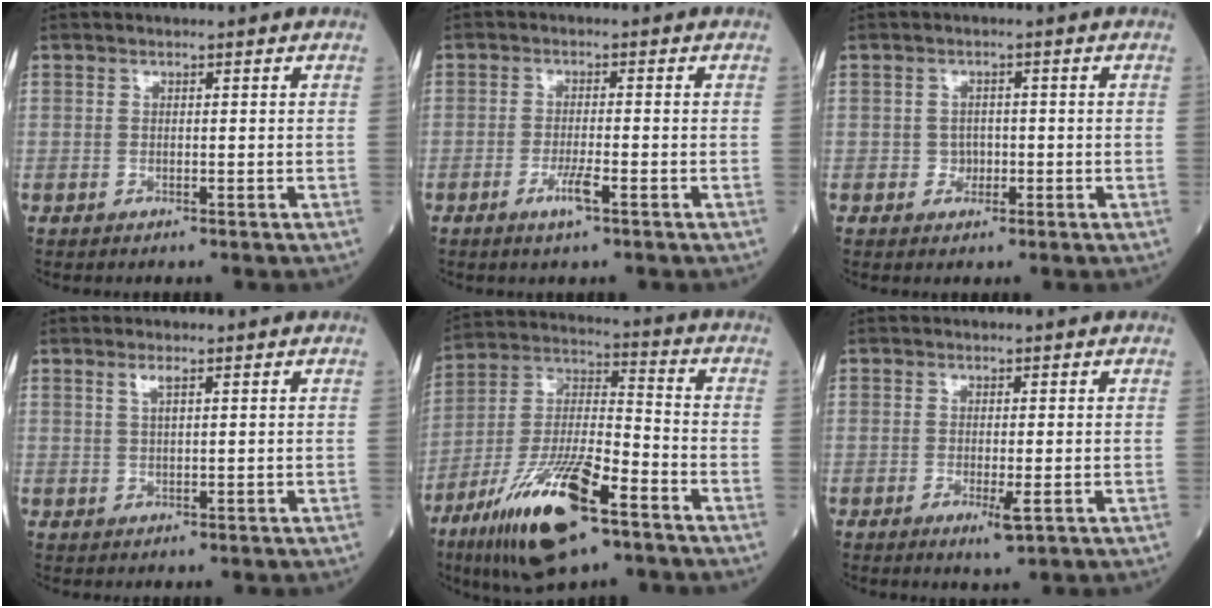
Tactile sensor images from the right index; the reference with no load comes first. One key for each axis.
{"total": 3.4, "fx": -1.7, "fy": 0.2, "fz": 2.9, "tx": -0.059, "ty": -0.005, "tz": -0.033}
{"total": 1.9, "fx": -0.5, "fy": 1.6, "fz": 0.8, "tx": -0.006, "ty": 0.005, "tz": -0.006}
{"total": 1.8, "fx": 1.0, "fy": 0.3, "fz": 1.5, "tx": -0.035, "ty": 0.003, "tz": 0.021}
{"total": 18.4, "fx": -10.5, "fy": 4.3, "fz": 14.4, "tx": -0.302, "ty": -0.029, "tz": -0.190}
{"total": 2.7, "fx": -0.9, "fy": 0.4, "fz": 2.5, "tx": -0.038, "ty": -0.007, "tz": -0.012}